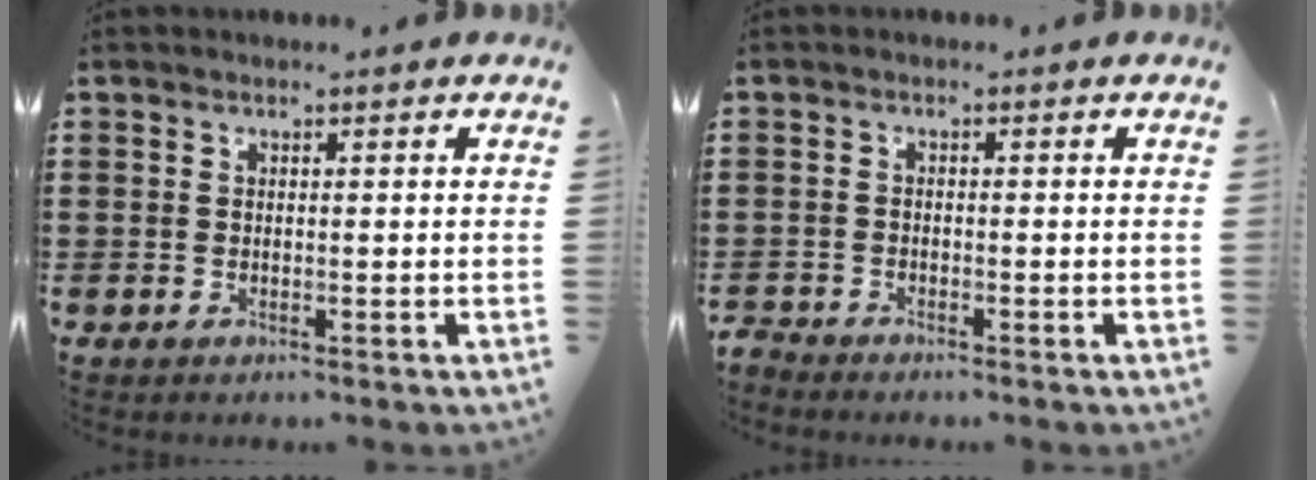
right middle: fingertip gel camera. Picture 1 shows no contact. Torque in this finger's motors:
{"motor_torque": [0.74, -0.26, 0.00, 0.03]}